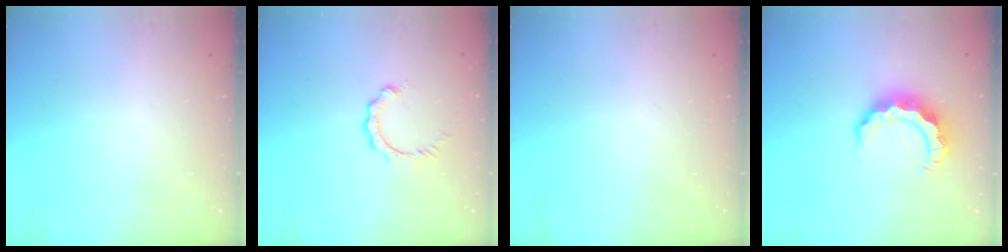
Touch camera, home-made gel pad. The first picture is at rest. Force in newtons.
{"total": 2.9, "press": 2.9, "slide": 0.5}
{"total": 0.0}
{"total": 9.5, "press": 9.5, "slide": 0.6}